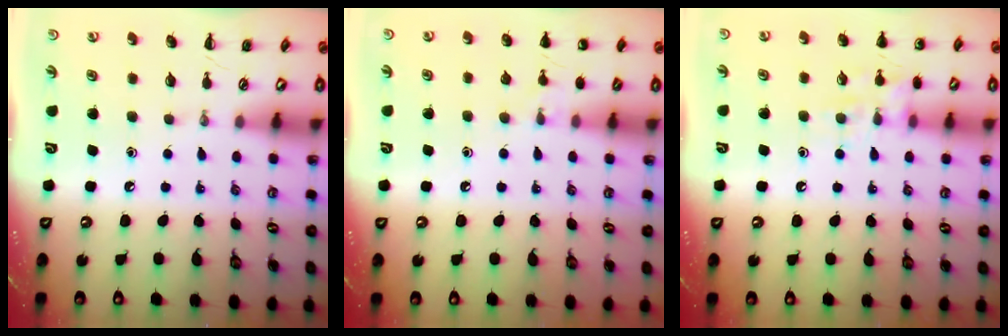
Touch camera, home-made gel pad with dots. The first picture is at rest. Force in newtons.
{"total": 5.2, "press": 4.9, "slide": 1.6}
{"total": 9.9, "press": 9.9, "slide": 1.2}